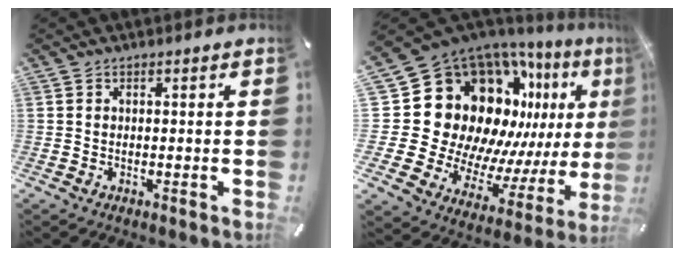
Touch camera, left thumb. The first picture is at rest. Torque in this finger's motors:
{"motor_torque": [1.17, 1.19, 1.22, -0.95, 0.37]}